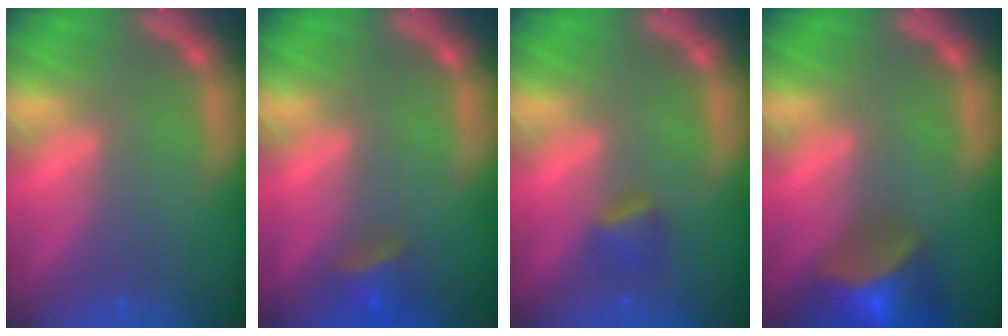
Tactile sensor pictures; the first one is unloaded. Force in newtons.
{"total": 2.9}
{"total": 1.9}
{"total": 8.0}